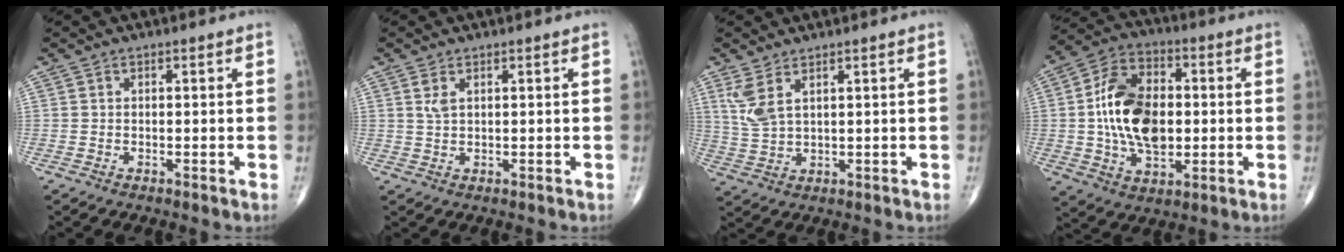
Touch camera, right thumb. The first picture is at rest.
{"total": 1.8, "force": [0.9, 0.6, 1.4], "torque": [-0.035, 0.000, 0.023]}
{"total": 5.2, "force": [2.7, 1.9, 4.0], "torque": [-0.096, -0.009, 0.067]}
{"total": 16.3, "force": [0.2, 10.1, 12.8], "torque": [-0.214, 0.014, 0.003]}